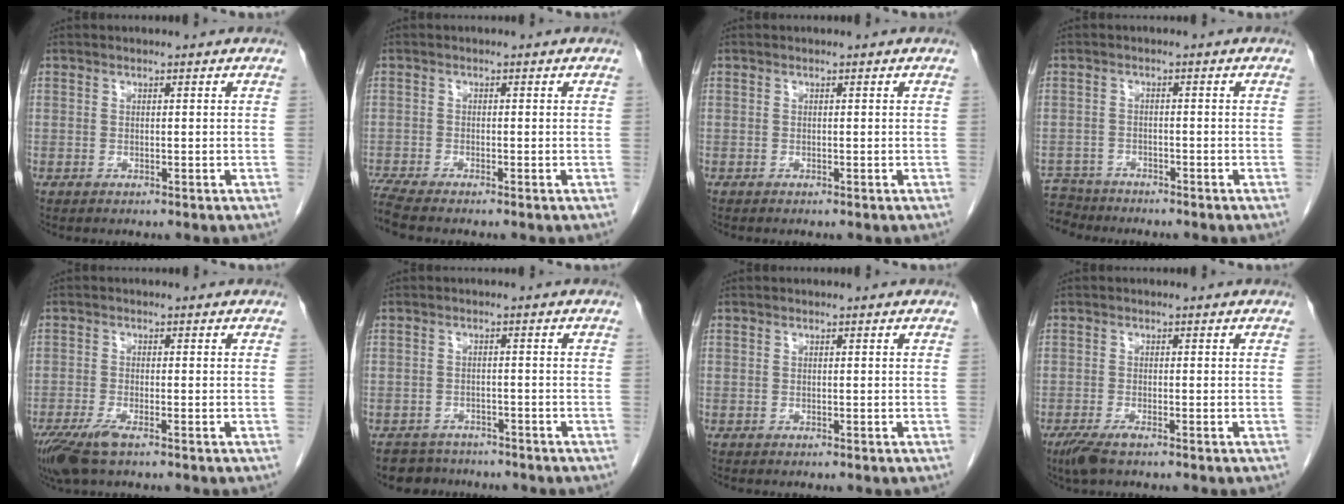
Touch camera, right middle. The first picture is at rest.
{"total": 3.5, "force": [-3.2, -0.6, 1.2], "torque": [-0.036, -0.015, -0.064]}
{"total": 0.0}
{"total": 5.2, "force": [-5.0, 1.6, -0.5], "torque": [0.007, -0.006, -0.091]}
{"total": 5.2, "force": [-3.4, 0.9, 3.8], "torque": [-0.079, -0.016, -0.062]}
{"total": 5.3, "force": [-4.7, 2.5, 0.0], "torque": [0.008, 0.002, -0.070]}
{"total": 0.0}
{"total": 3.1, "force": [-2.2, 0.5, 2.2], "torque": [-0.046, -0.008, -0.042]}